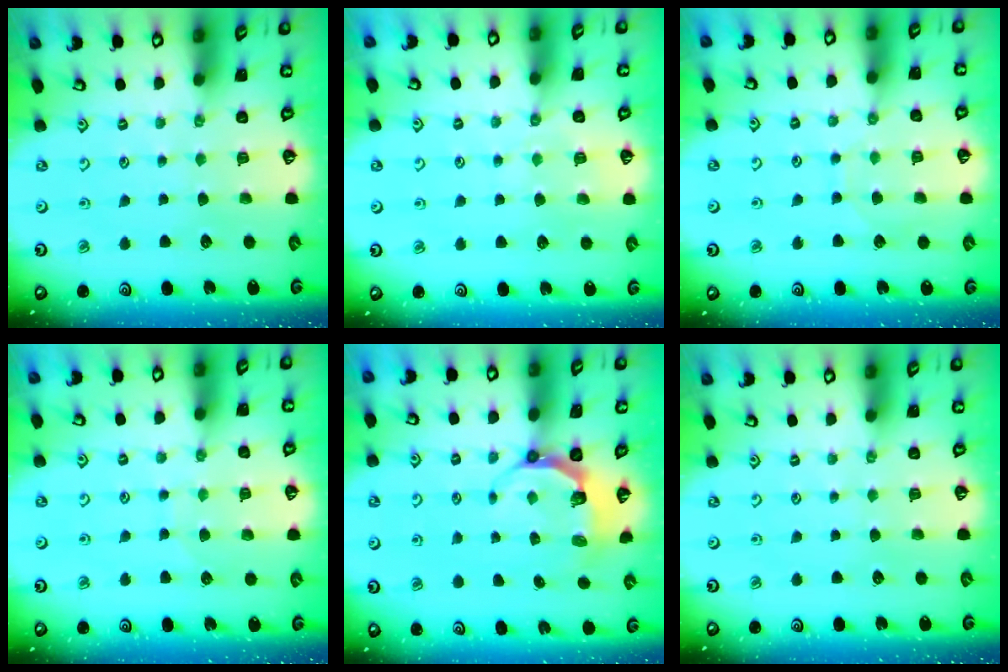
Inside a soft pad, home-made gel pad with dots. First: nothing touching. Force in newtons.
{"total": 4.5, "press": 4.5, "slide": 0.6}
{"total": 5.1, "press": 5.0, "slide": 0.5}
{"total": 6.8, "press": 6.7, "slide": 0.4}
{"total": 5.6, "press": 4.5, "slide": 3.3}
{"total": 0.0}